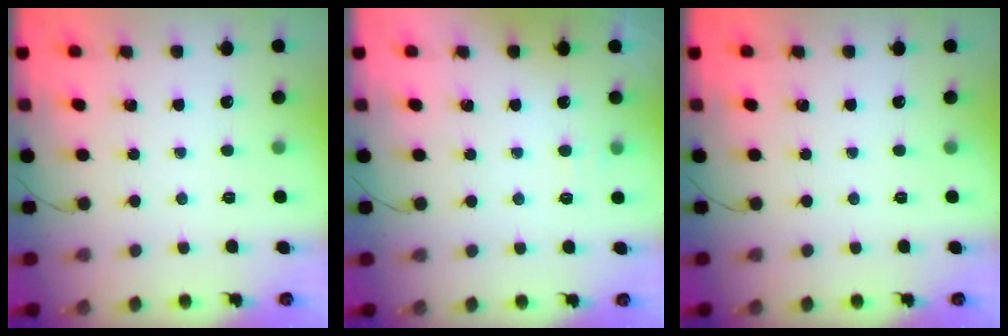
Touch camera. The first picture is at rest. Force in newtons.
{"total": 5.7, "press": 5.6, "slide": 1.1}
{"total": 0.0}